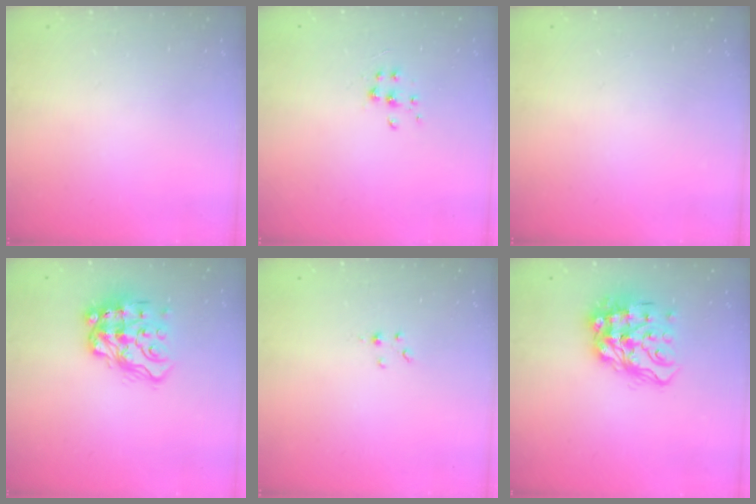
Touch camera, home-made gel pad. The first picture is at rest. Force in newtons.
{"total": 5.8, "press": 5.8, "slide": 0.5}
{"total": 0.0}
{"total": 13.6, "press": 13.6, "slide": 1.1}
{"total": 1.0, "press": 1.0, "slide": 0.1}
{"total": 14.9, "press": 14.8, "slide": 1.5}